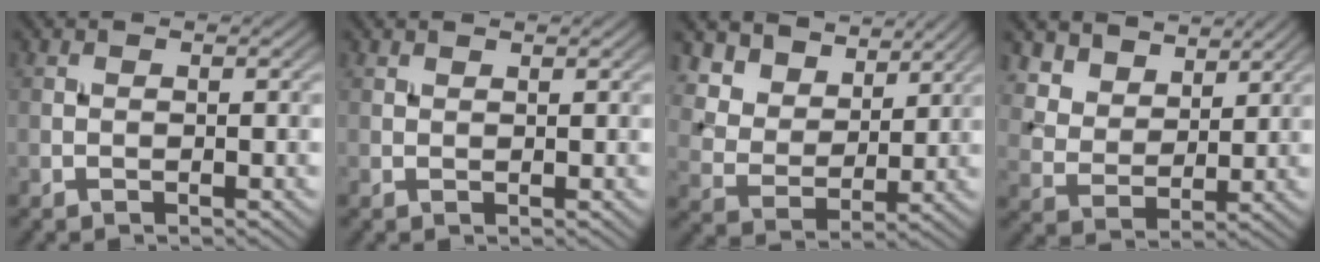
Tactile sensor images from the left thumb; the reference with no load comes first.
{"total": 0.6, "force": [0.5, 0.1, 0.1], "torque": [-0.001, 0.000, 0.012]}
{"total": 8.6, "force": [6.3, 4.9, 3.4], "torque": [-0.091, -0.018, 0.134]}
{"total": 6.7, "force": [5.1, 3.6, 2.4], "torque": [-0.071, -0.022, 0.119]}